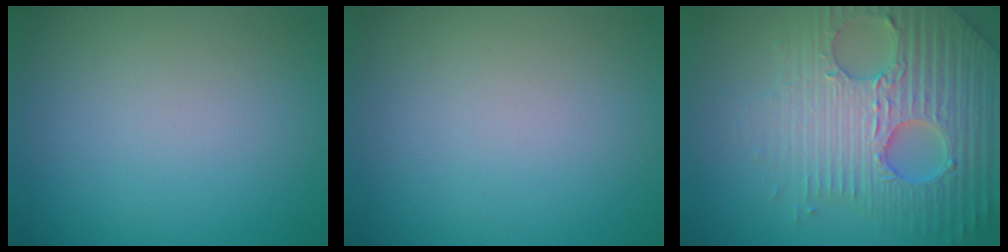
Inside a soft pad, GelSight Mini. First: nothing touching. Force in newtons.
{"total": 0.0}
{"total": 7.3, "press": 7.1, "slide": 1.7}